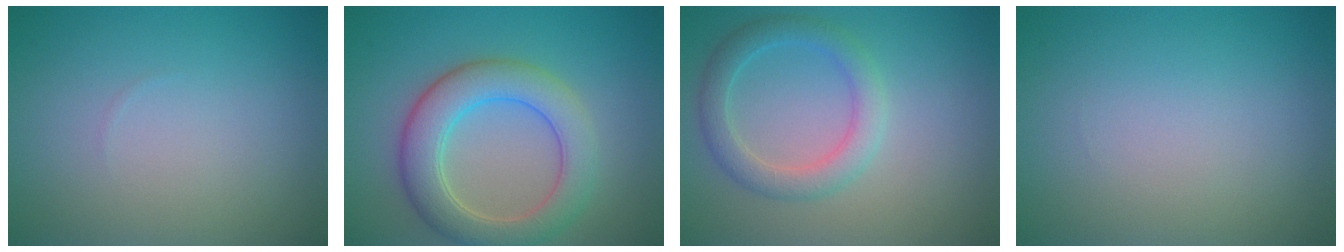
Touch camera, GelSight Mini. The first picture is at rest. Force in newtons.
{"total": 6.0, "press": 6.0, "slide": 0.3}
{"total": 3.1, "press": 3.1, "slide": 0.1}
{"total": 0.0}